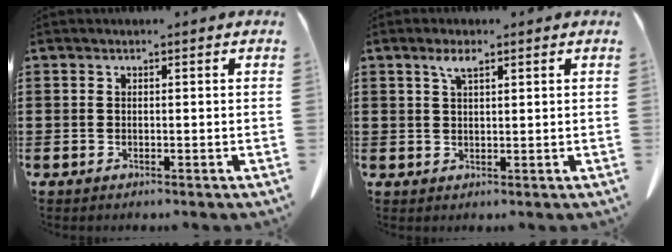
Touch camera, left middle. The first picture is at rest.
{"total": 2.8, "force": [1.7, 0.8, 2.0], "torque": [-0.046, 0.002, 0.031]}